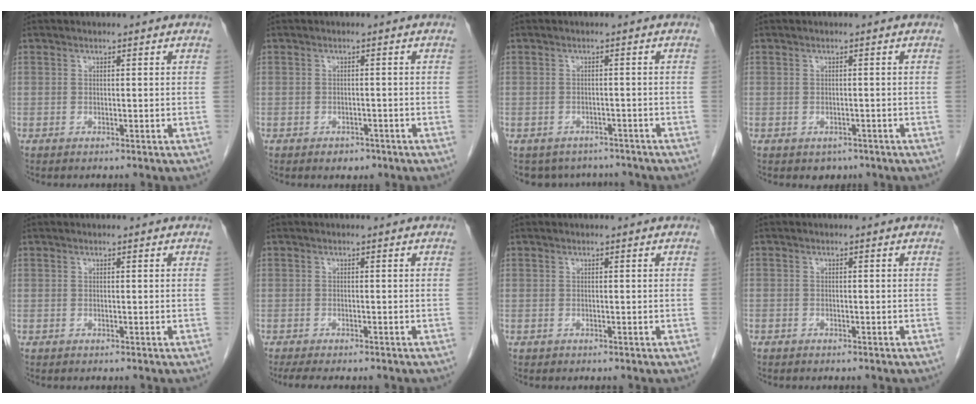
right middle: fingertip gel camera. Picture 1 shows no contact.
{"total": 1.9, "force": [-1.3, 1.2, 0.7], "torque": [-0.011, 0.003, -0.012]}
{"total": 7.0, "force": [-6.1, 3.4, 0.5], "torque": [0.002, 0.011, -0.073]}
{"total": 2.0, "force": [-1.2, 1.4, 0.7], "torque": [-0.007, 0.002, -0.008]}
{"total": 0.0}
{"total": 7.2, "force": [-6.0, 1.8, 3.5], "torque": [-0.044, -0.008, -0.083]}
{"total": 0.0}
{"total": 1.1, "force": [-0.9, 0.7, 0.2], "torque": [-0.008, 0.002, -0.015]}